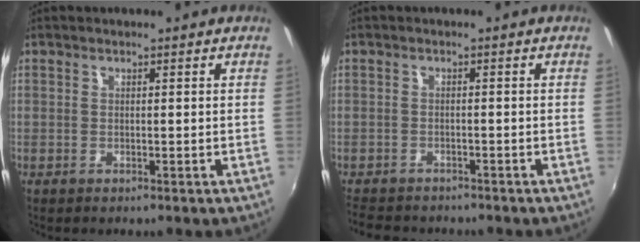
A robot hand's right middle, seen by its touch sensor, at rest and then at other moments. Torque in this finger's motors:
{"motor_torque": [0.10, -0.34, -0.27, -0.03]}